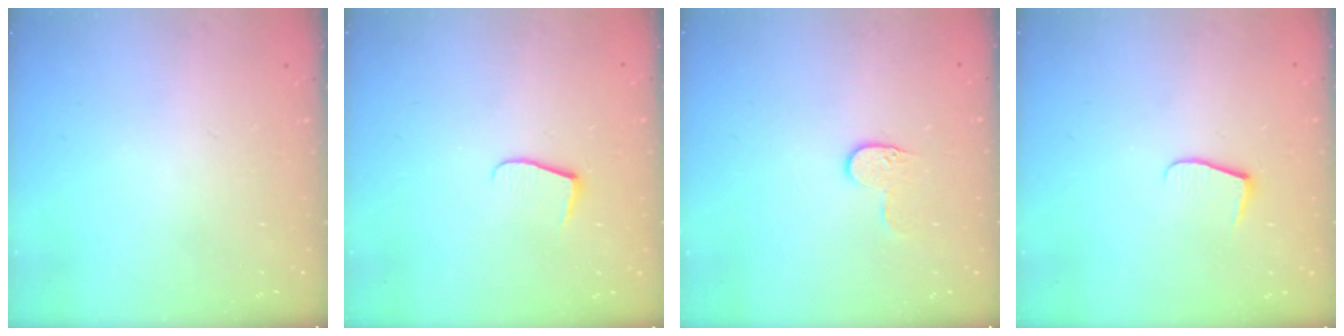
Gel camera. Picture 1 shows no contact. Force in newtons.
{"total": 7.0, "press": 6.9, "slide": 0.5}
{"total": 5.8, "press": 5.8, "slide": 0.6}
{"total": 7.0, "press": 6.9, "slide": 0.5}